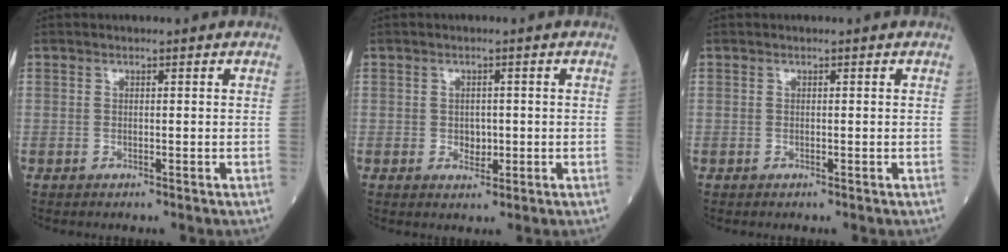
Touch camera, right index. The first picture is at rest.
{"total": 2.1, "force": [-0.3, 1.5, 1.4], "torque": [-0.017, 0.003, 0.000]}
{"total": 0.0}